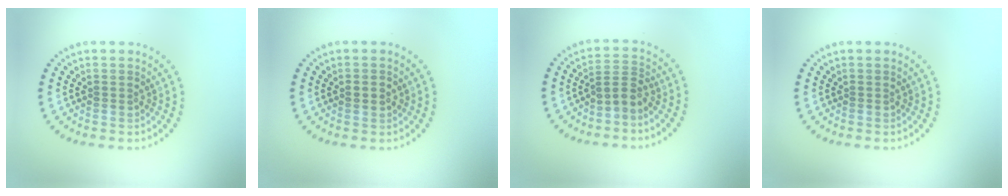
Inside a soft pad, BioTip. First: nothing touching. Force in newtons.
{"total": 1.4, "press": 1.4, "slide": 0.1}
{"total": 2.3, "press": 1.5, "slide": 1.7}
{"total": 0.0}